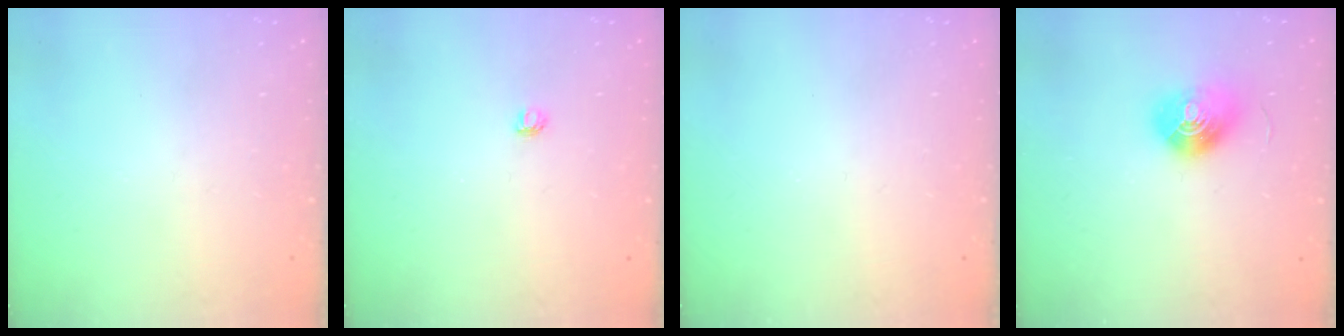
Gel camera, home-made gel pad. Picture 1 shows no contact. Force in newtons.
{"total": 3.2, "press": 3.2, "slide": 0.4}
{"total": 0.0}
{"total": 10.4, "press": 10.4, "slide": 0.3}